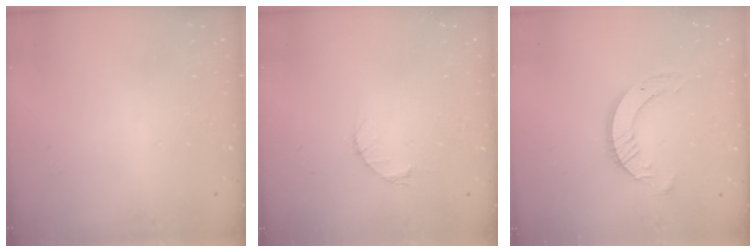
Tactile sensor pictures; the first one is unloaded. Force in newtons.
{"total": 2.7, "press": 2.7, "slide": 0.4}
{"total": 10.1, "press": 10.0, "slide": 1.0}